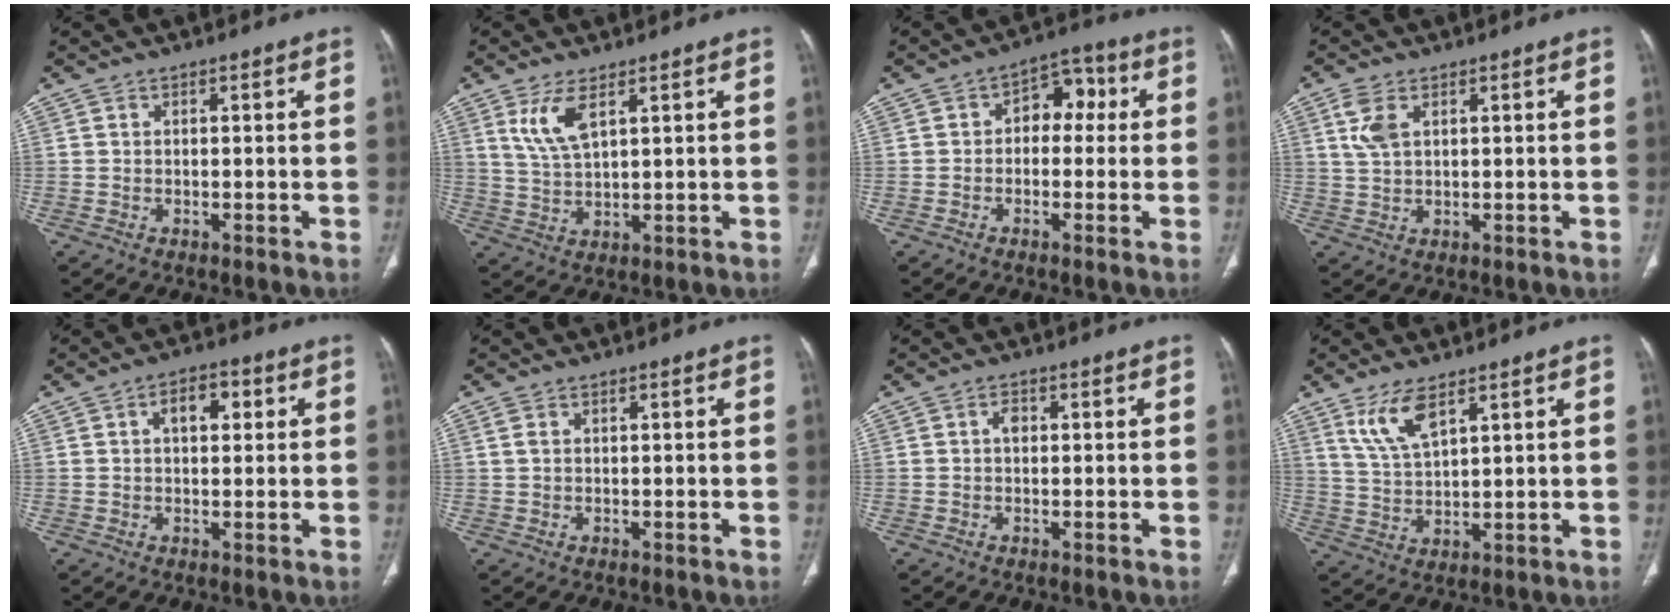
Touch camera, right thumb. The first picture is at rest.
{"total": 6.1, "force": [3.1, 2.1, 4.8], "torque": [-0.101, -0.015, 0.074]}
{"total": 6.9, "force": [0.6, 4.7, 5.0], "torque": [-0.032, 0.027, -0.004]}
{"total": 4.7, "force": [2.0, 2.5, 3.5], "torque": [-0.081, 0.004, 0.047]}
{"total": 5.5, "force": [1.6, 3.2, 4.2], "torque": [-0.050, 0.008, 0.021]}
{"total": 1.4, "force": [0.6, 0.8, 1.0], "torque": [-0.027, 0.009, 0.019]}
{"total": 1.7, "force": [0.2, 1.1, 1.2], "torque": [-0.015, 0.004, 0.000]}
{"total": 7.0, "force": [4.3, 2.2, 5.0], "torque": [-0.099, -0.022, 0.095]}